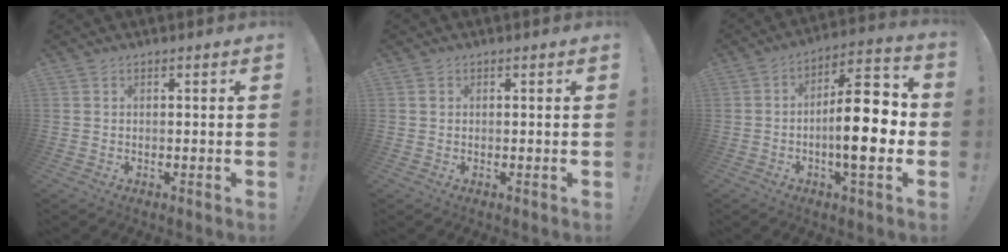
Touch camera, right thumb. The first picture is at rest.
{"total": 0.6, "force": [0.2, 0.5, 0.1], "torque": [0.003, 0.000, 0.001]}
{"total": 16.3, "force": [-2.6, 5.1, 15.3], "torque": [-0.232, 0.010, -0.045]}